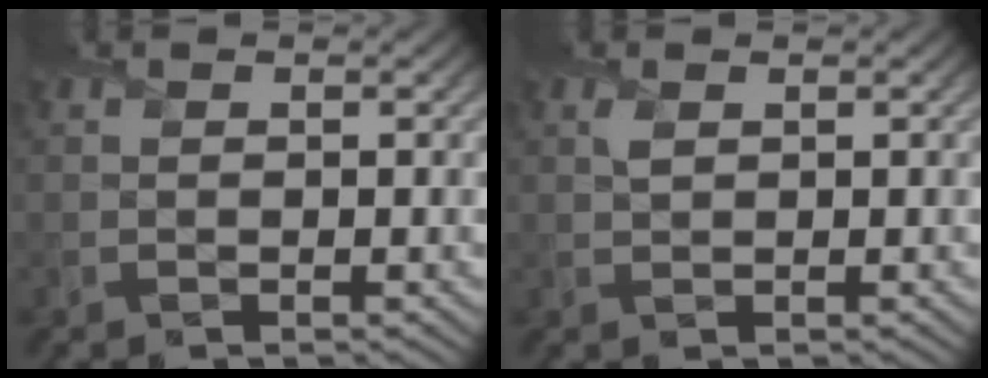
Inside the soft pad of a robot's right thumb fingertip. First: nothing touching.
{"total": 1.0, "force": [0.5, 0.6, 0.7], "torque": [-0.020, -0.001, 0.012]}